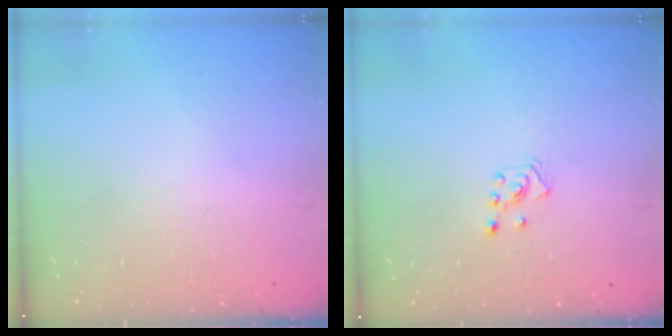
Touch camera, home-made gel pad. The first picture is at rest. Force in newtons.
{"total": 2.8, "press": 2.7, "slide": 0.7}